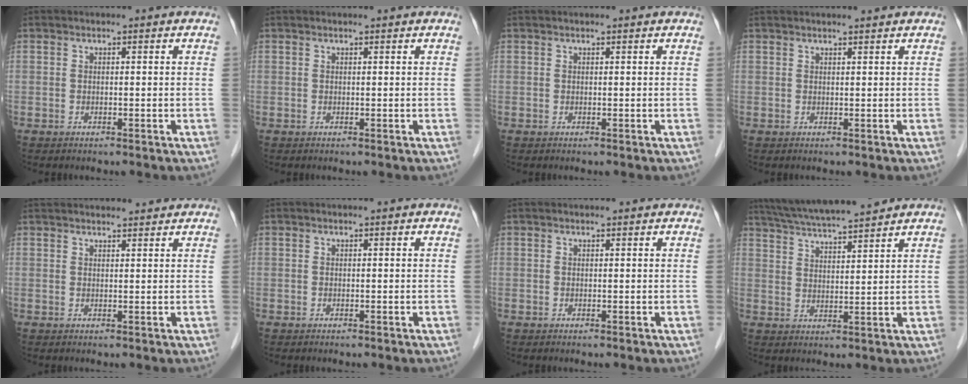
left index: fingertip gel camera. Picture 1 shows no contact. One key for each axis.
{"total": 1.1, "fx": 1.0, "fy": 0.0, "fz": 0.4, "tx": -0.007, "ty": 0.013, "tz": 0.017}
{"total": 1.5, "fx": 1.4, "fy": 0.0, "fz": 0.6, "tx": -0.008, "ty": 0.019, "tz": 0.020}
{"total": 3.1, "fx": 2.9, "fy": -0.1, "fz": 1.3, "tx": -0.015, "ty": 0.019, "tz": 0.039}
{"total": 8.9, "fx": 8.4, "fy": 1.1, "fz": 2.7, "tx": -0.035, "ty": 0.032, "tz": 0.110}
{"total": 0.0}
{"total": 1.3, "fx": 1.2, "fy": 0.0, "fz": 0.3, "tx": -0.009, "ty": 0.009, "tz": 0.016}
{"total": 12.4, "fx": 11.1, "fy": 0.0, "fz": 5.4, "tx": -0.100, "ty": 0.022, "tz": 0.179}